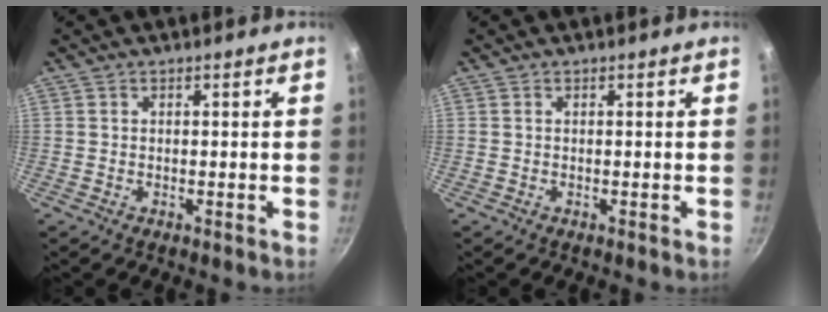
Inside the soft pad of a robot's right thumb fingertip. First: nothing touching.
{"total": 0.0}